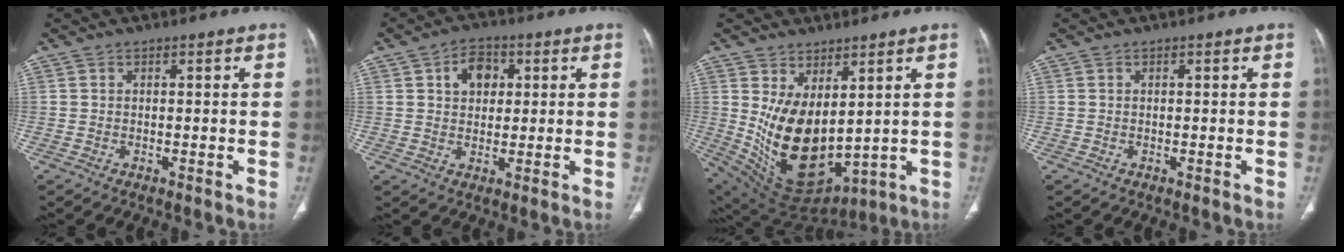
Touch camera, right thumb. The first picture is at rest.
{"total": 6.5, "force": [2.0, 4.7, 3.9], "torque": [-0.033, 0.001, 0.030]}
{"total": 15.7, "force": [2.6, 8.9, 12.7], "torque": [-0.206, -0.044, 0.086]}
{"total": 0.0}